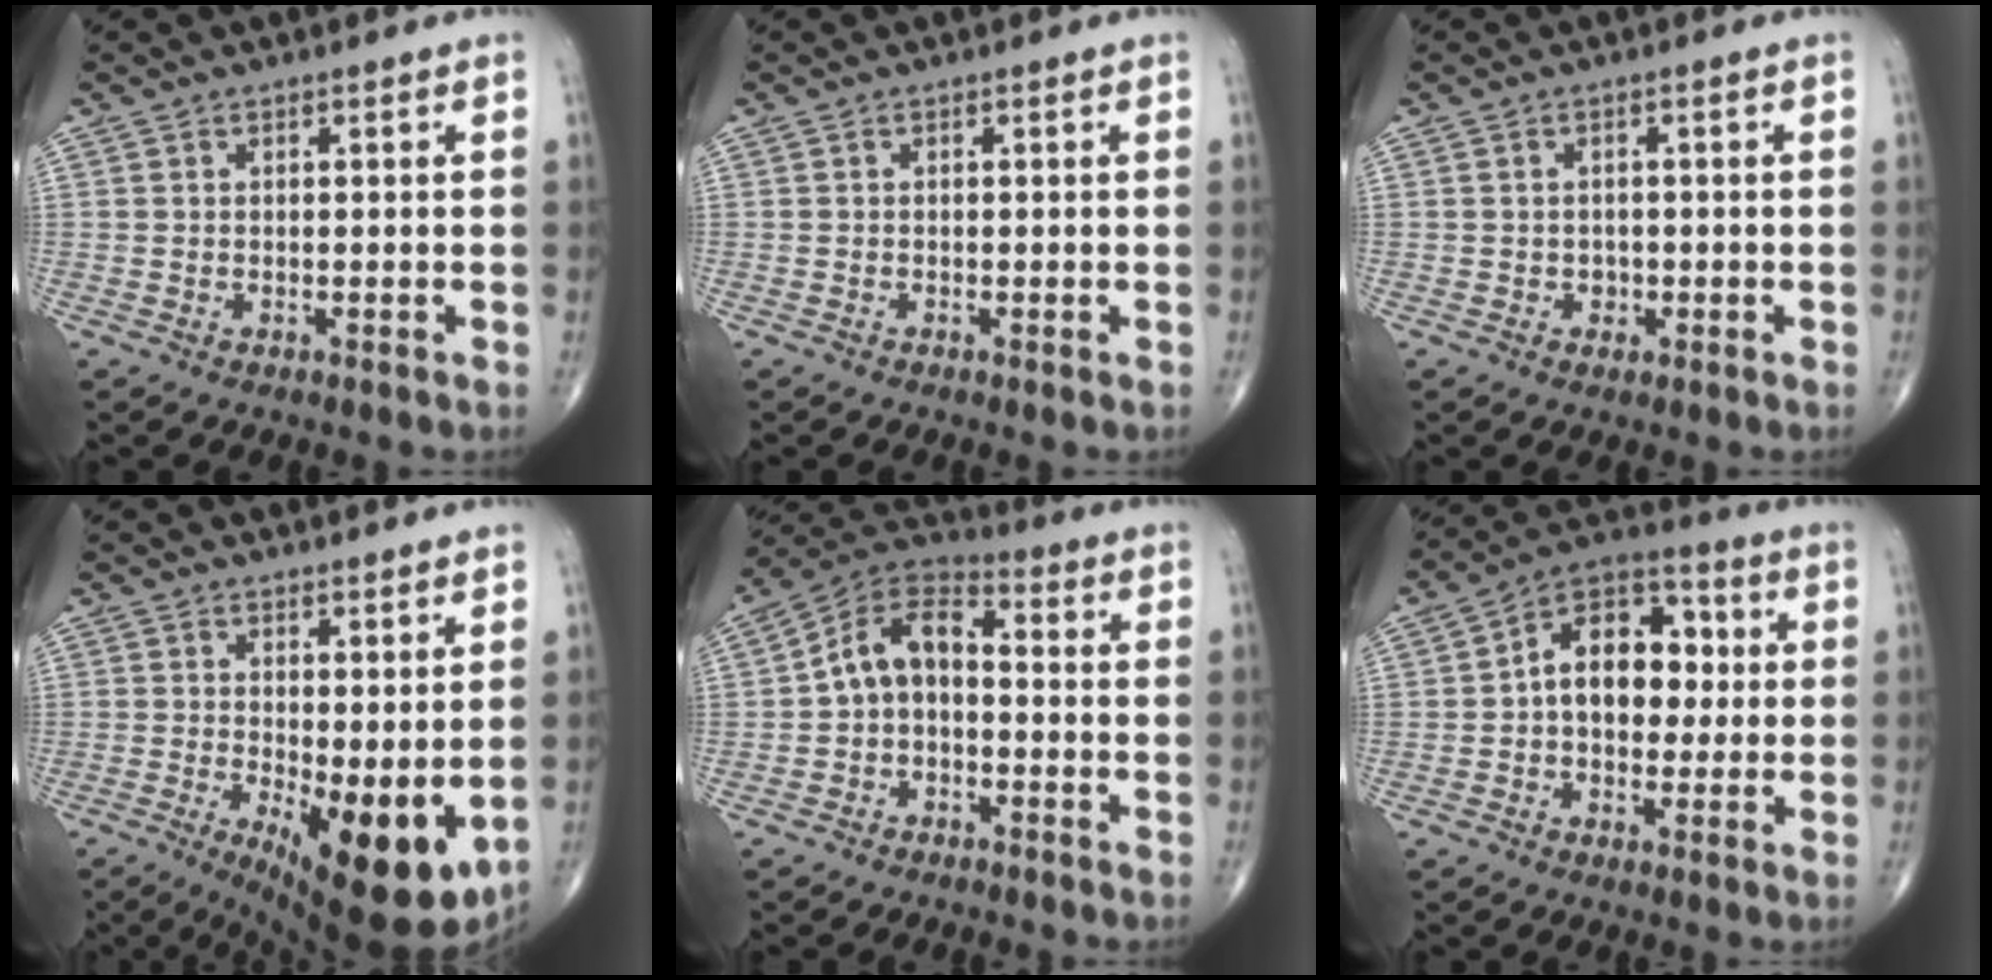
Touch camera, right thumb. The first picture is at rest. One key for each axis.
{"total": 0.0}
{"total": 1.4, "fx": -0.5, "fy": 1.3, "fz": 0.5, "tx": 0.003, "ty": 0.005, "tz": -0.006}
{"total": 12.6, "fx": -1.8, "fy": 4.8, "fz": 11.5, "tx": -0.162, "ty": -0.031, "tz": -0.011}
{"total": 9.0, "fx": -1.0, "fy": 5.9, "fz": 6.8, "tx": -0.107, "ty": 0.041, "tz": -0.036}
{"total": 12.9, "fx": 0.6, "fy": 8.6, "fz": 9.6, "tx": -0.111, "ty": 0.034, "tz": -0.004}